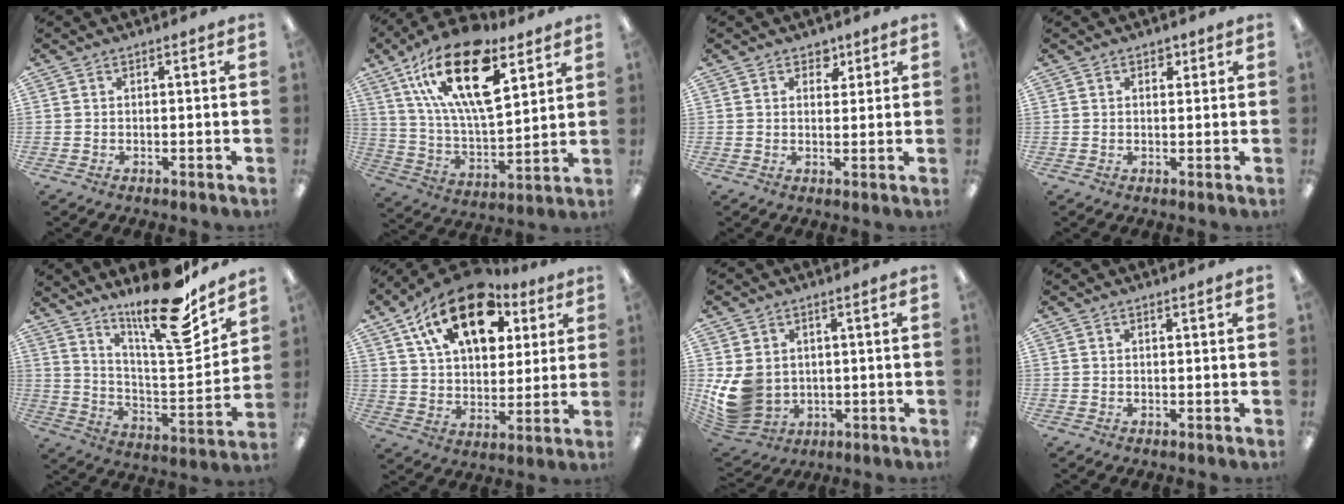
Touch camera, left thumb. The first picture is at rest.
{"total": 24.2, "force": [12.9, 10.5, 17.5], "torque": [-0.317, -0.061, 0.218]}
{"total": 3.4, "force": [2.1, 2.4, 1.1], "torque": [-0.003, -0.007, 0.033]}
{"total": 2.0, "force": [1.2, 1.3, 0.9], "torque": [-0.004, -0.003, 0.017]}
{"total": 20.3, "force": [15.4, 4.5, 12.5], "torque": [-0.197, -0.109, 0.249]}
{"total": 19.5, "force": [10.5, 11.0, 12.1], "torque": [-0.202, -0.036, 0.185]}
{"total": 10.1, "force": [0.0, 8.5, 5.4], "torque": [-0.125, -0.008, 0.008]}
{"total": 0.0}